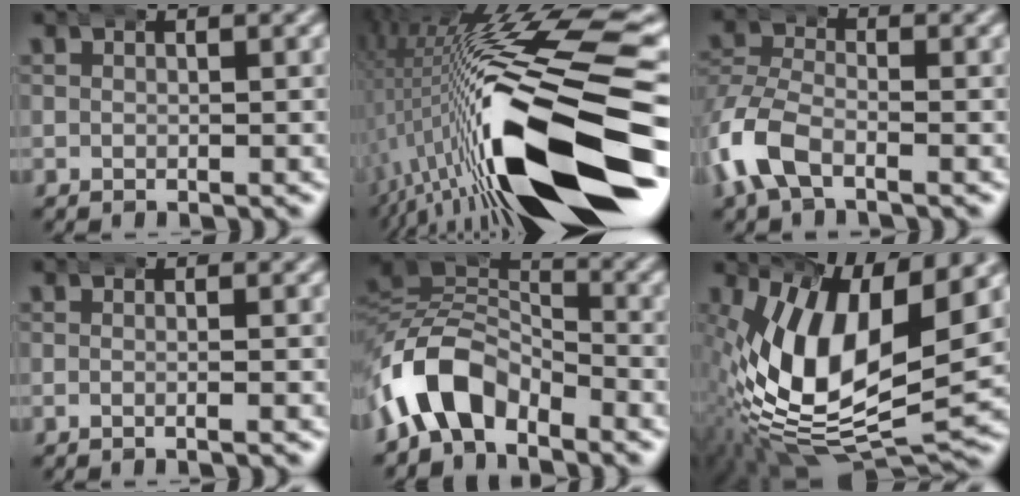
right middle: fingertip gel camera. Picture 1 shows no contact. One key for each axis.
{"total": 19.0, "fx": -2.0, "fy": 6.4, "fz": 17.8, "tx": -0.285, "ty": 0.028, "tz": -0.029}
{"total": 4.5, "fx": -2.2, "fy": 2.7, "fz": 2.8, "tx": -0.084, "ty": -0.005, "tz": -0.040}
{"total": 0.6, "fx": -0.3, "fy": -0.3, "fz": 0.4, "tx": -0.005, "ty": 0.005, "tz": -0.011}
{"total": 8.0, "fx": -2.5, "fy": 5.9, "fz": 4.8, "tx": -0.112, "ty": -0.018, "tz": -0.043}
{"total": 13.7, "fx": -0.5, "fy": 7.2, "fz": 11.7, "tx": -0.228, "ty": -0.037, "tz": 0.016}